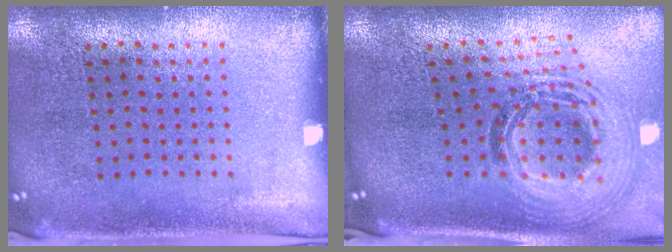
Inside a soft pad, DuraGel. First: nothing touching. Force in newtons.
{"total": 2.0, "press": 1.6, "slide": 1.2}